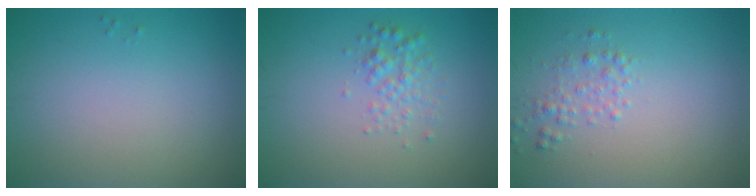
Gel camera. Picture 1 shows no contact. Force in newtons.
{"total": 1.9, "press": 1.9, "slide": 0.0}
{"total": 1.6, "press": 1.6, "slide": 0.1}